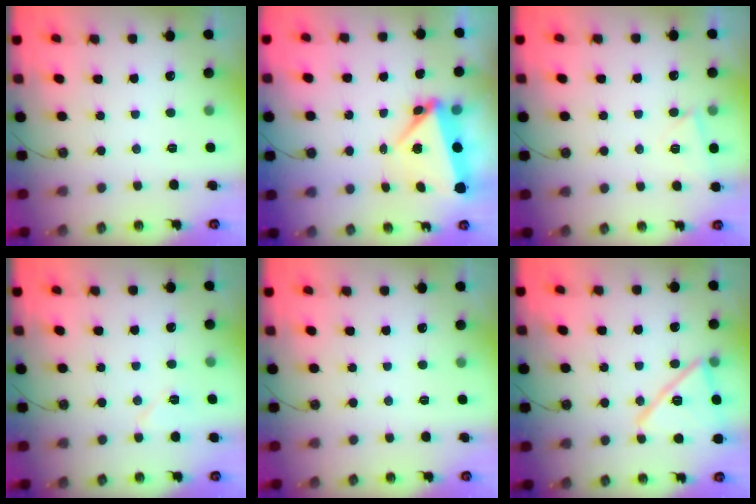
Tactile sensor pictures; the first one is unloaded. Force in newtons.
{"total": 6.0, "press": 5.1, "slide": 3.3}
{"total": 5.2, "press": 4.8, "slide": 1.8}
{"total": 6.6, "press": 6.3, "slide": 1.9}
{"total": 0.0}
{"total": 16.5, "press": 16.5, "slide": 1.2}